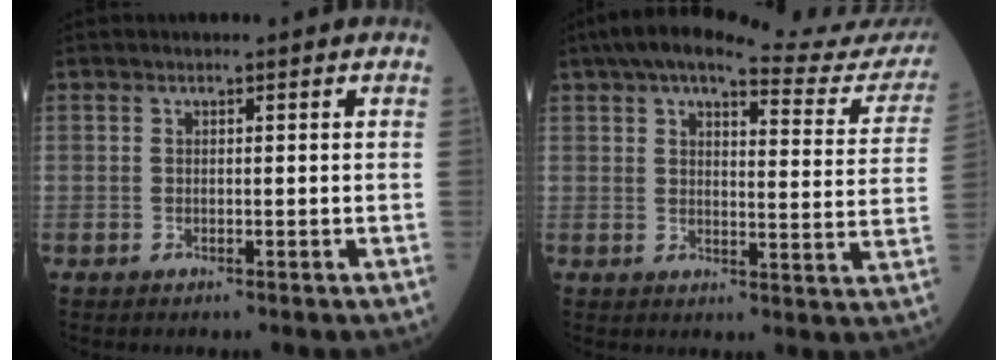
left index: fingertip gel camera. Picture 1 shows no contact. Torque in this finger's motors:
{"motor_torque": [1.20, -0.94, 0.50, 0.10]}